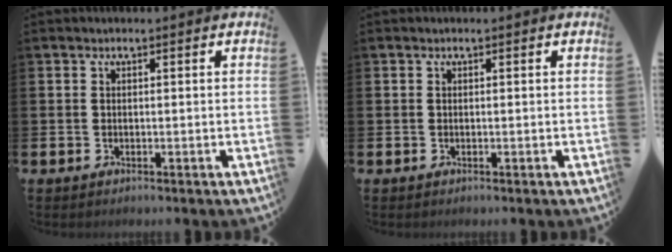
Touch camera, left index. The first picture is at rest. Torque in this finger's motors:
{"motor_torque": [-0.04, 0.03, 0.00, 0.00]}